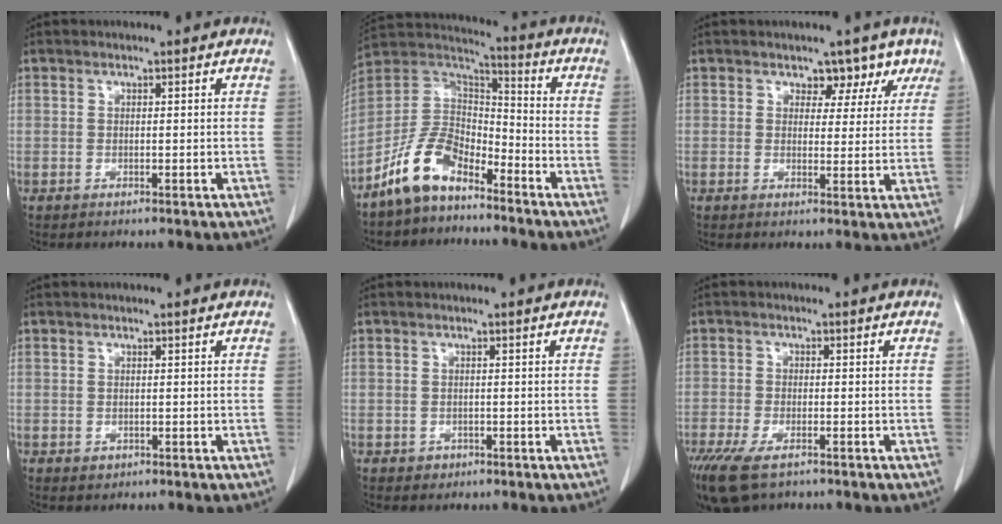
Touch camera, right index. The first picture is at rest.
{"total": 11.4, "force": [-8.0, 5.1, 6.2], "torque": [-0.136, 0.020, -0.162]}
{"total": 4.9, "force": [3.3, 3.5, 1.1], "torque": [0.009, -0.002, 0.031]}
{"total": 0.7, "force": [-0.1, 0.7, 0.2], "torque": [-0.002, 0.002, 0.002]}
{"total": 1.1, "force": [-0.4, 1.0, 0.1], "torque": [-0.002, 0.004, -0.003]}
{"total": 8.9, "force": [-6.1, 3.4, 5.5], "torque": [-0.106, -0.019, -0.100]}